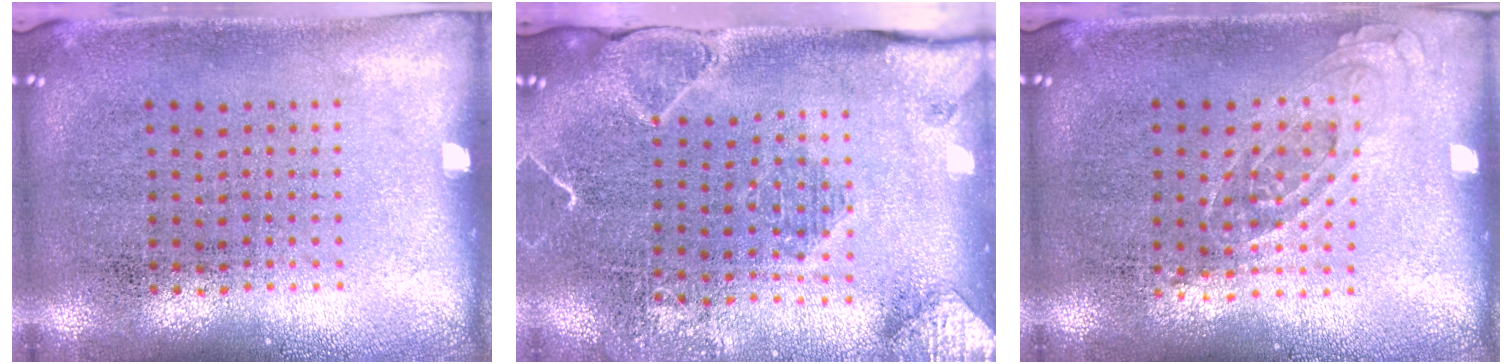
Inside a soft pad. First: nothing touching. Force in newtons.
{"total": 2.0, "press": 2.0, "slide": 0.2}
{"total": 0.7, "press": 0.6, "slide": 0.3}